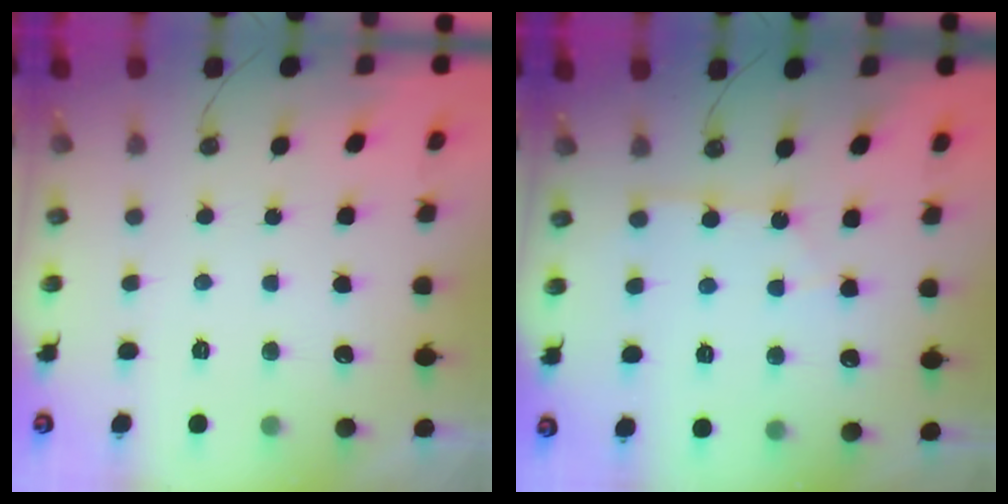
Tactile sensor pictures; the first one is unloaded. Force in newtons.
{"total": 4.6, "press": 4.5, "slide": 0.7}